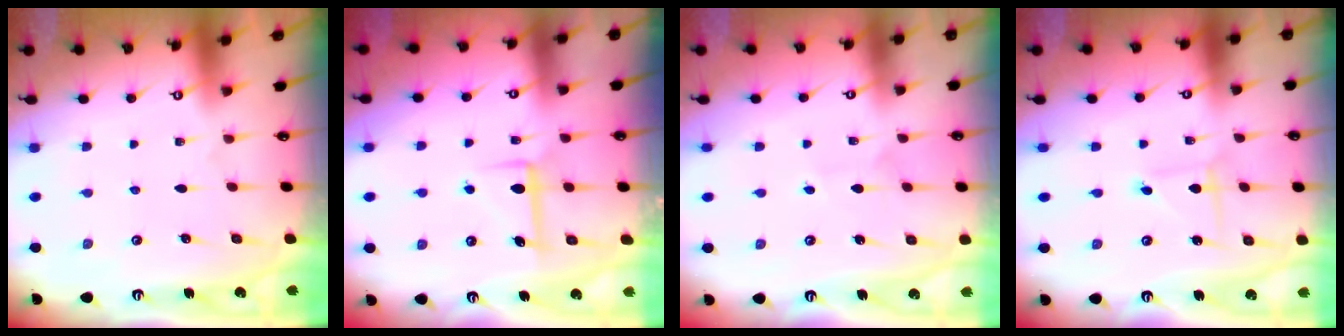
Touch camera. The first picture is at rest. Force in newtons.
{"total": 6.0, "press": 6.0, "slide": 0.2}
{"total": 2.9, "press": 2.8, "slide": 0.4}
{"total": 1.6, "press": 1.6, "slide": 0.1}